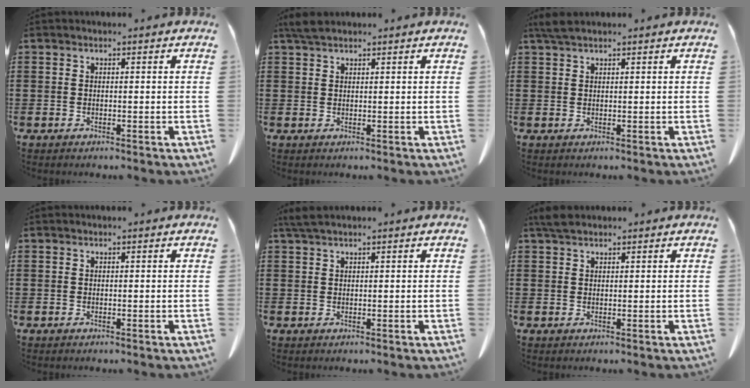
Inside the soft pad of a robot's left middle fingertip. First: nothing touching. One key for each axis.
{"total": 2.1, "fx": 1.6, "fy": 0.6, "fz": 1.3, "tx": -0.030, "ty": 0.002, "tz": 0.031}
{"total": 1.9, "fx": 1.4, "fy": 0.4, "fz": 1.3, "tx": -0.029, "ty": 0.001, "tz": 0.026}
{"total": 0.0}
{"total": 1.7, "fx": 1.2, "fy": 0.2, "fz": 1.2, "tx": -0.028, "ty": -0.001, "tz": 0.023}
{"total": 2.1, "fx": 1.6, "fy": 0.9, "fz": 1.0, "tx": -0.026, "ty": 0.004, "tz": 0.031}